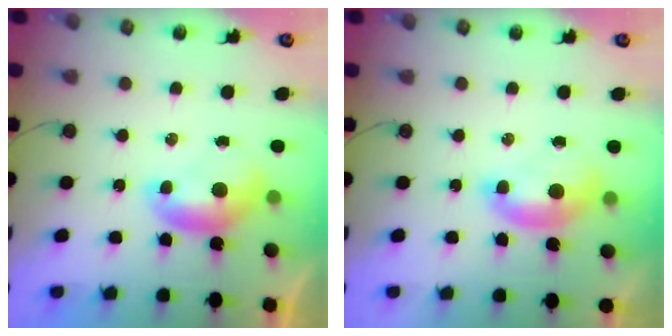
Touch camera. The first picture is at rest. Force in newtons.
{"total": 1.5, "press": 1.4, "slide": 0.6}